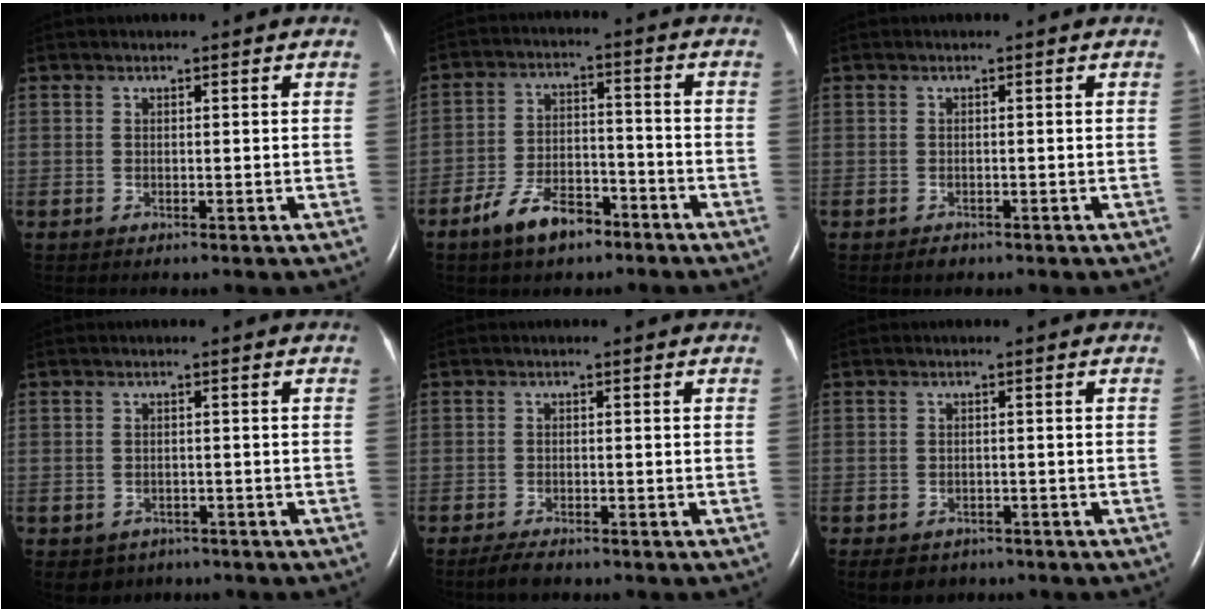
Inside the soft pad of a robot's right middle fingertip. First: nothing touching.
{"total": 8.3, "force": [-5.7, 3.6, 4.8], "torque": [-0.099, 0.007, -0.098]}
{"total": 1.0, "force": [-0.8, 0.6, 0.3], "torque": [-0.007, 0.000, -0.009]}
{"total": 3.4, "force": [-2.2, 2.5, 0.4], "torque": [-0.009, 0.006, -0.028]}
{"total": 2.6, "force": [-2.1, 0.7, 1.4], "torque": [-0.036, -0.006, -0.036]}
{"total": 6.3, "force": [-4.5, 4.0, 1.7], "torque": [-0.029, 0.002, -0.059]}